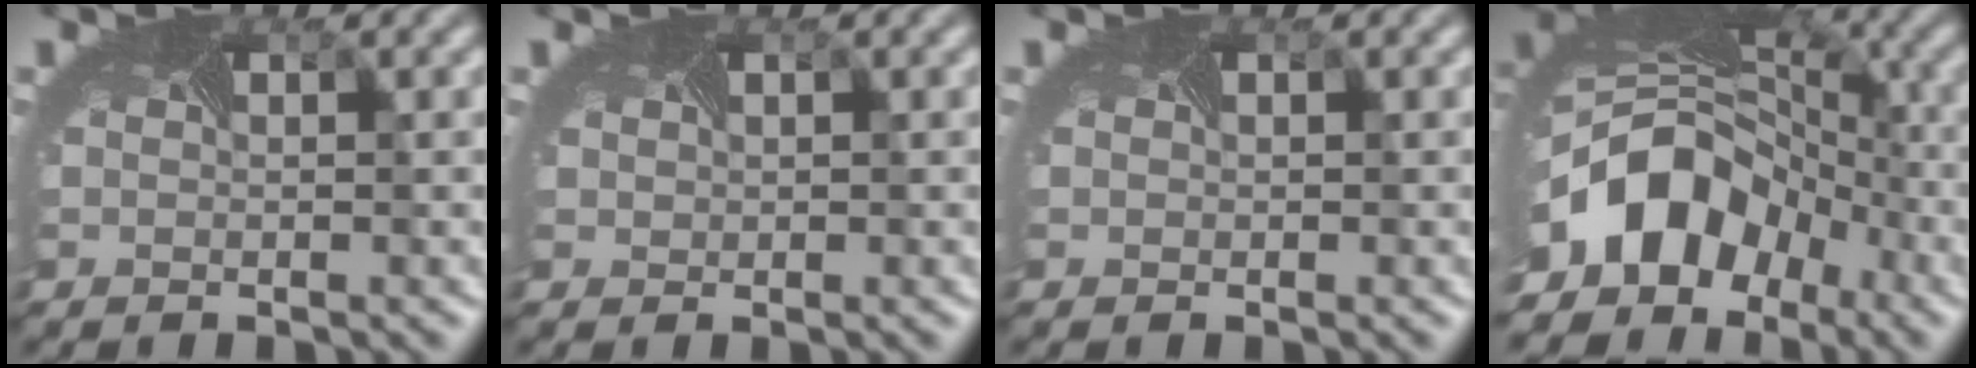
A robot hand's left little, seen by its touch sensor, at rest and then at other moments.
{"total": 0.5, "force": [0.3, 0.4, -0.1], "torque": [-0.003, -0.001, 0.006]}
{"total": 0.0}
{"total": 10.8, "force": [-5.3, 7.7, 5.4], "torque": [-0.116, -0.023, -0.098]}